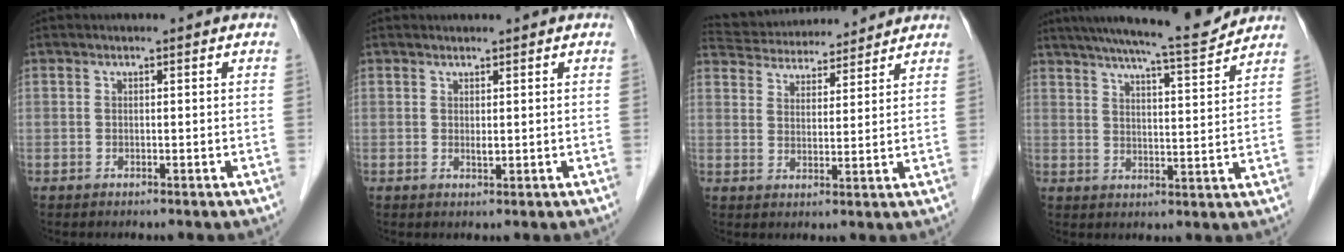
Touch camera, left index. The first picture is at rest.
{"total": 1.0, "force": [0.5, 0.3, 0.8], "torque": [-0.014, -0.003, 0.010]}
{"total": 14.0, "force": [13.2, 3.1, 3.7], "torque": [-0.066, 0.037, 0.205]}
{"total": 13.3, "force": [12.1, 0.2, 5.4], "torque": [-0.088, 0.000, 0.171]}